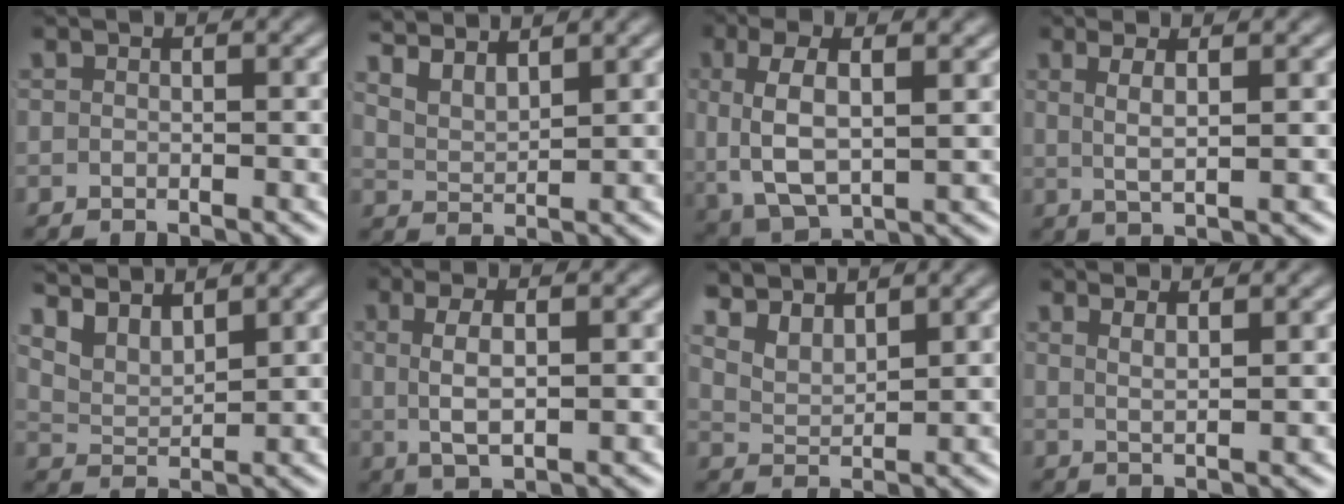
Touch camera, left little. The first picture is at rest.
{"total": 4.7, "force": [3.3, 2.5, 2.3], "torque": [-0.051, -0.002, 0.051]}
{"total": 6.7, "force": [0.5, 4.1, 5.3], "torque": [-0.128, -0.016, 0.026]}
{"total": 3.1, "force": [1.0, 0.4, 3.0], "torque": [-0.051, -0.001, 0.025]}
{"total": 6.4, "force": [4.2, 3.8, 2.8], "torque": [-0.064, 0.003, 0.062]}
{"total": 4.0, "force": [0.6, 1.2, 3.8], "torque": [-0.073, -0.004, 0.020]}
{"total": 4.9, "force": [3.4, 2.8, 2.2], "torque": [-0.056, -0.007, 0.052]}
{"total": 2.5, "force": [1.6, 0.0, 1.8], "torque": [-0.032, -0.007, 0.035]}